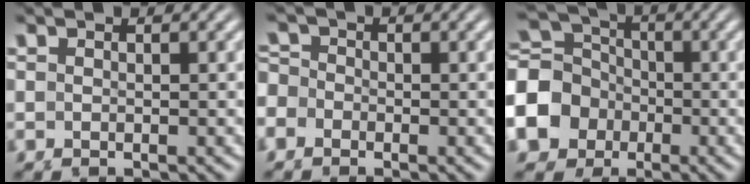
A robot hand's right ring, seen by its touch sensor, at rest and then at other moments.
{"total": 2.3, "force": [-0.4, 2.2, 0.5], "torque": [-0.005, 0.002, -0.017]}
{"total": 7.3, "force": [-0.4, 6.7, 2.9], "torque": [-0.078, -0.023, -0.002]}